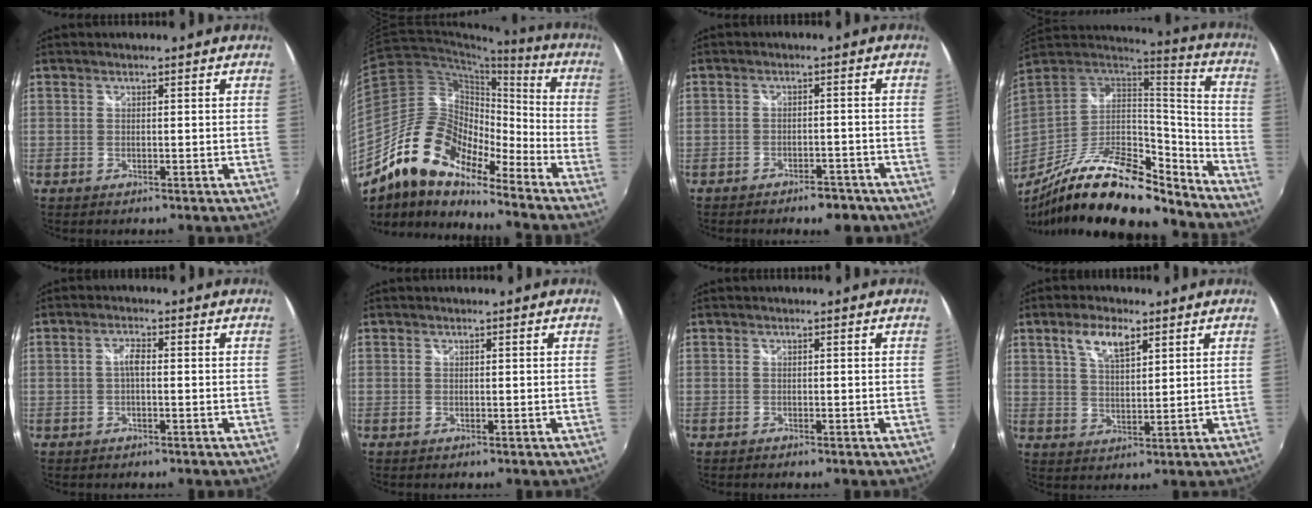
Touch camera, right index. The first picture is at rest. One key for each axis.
{"total": 17.1, "fx": -12.9, "fy": 6.6, "fz": 9.0, "tx": -0.162, "ty": 0.003, "tz": -0.255}
{"total": 6.0, "fx": -4.7, "fy": 2.7, "fz": 2.6, "tx": -0.052, "ty": 0.004, "tz": -0.057}
{"total": 26.0, "fx": -19.2, "fy": 8.3, "fz": 15.4, "tx": -0.260, "ty": -0.020, "tz": -0.318}
{"total": 2.0, "fx": -0.3, "fy": 0.7, "fz": 1.9, "tx": -0.037, "ty": 0.007, "tz": -0.007}
{"total": 0.0}
{"total": 0.6, "fx": -0.5, "fy": 0.2, "fz": 0.2, "tx": -0.007, "ty": -0.003, "tz": -0.010}
{"total": 6.5, "fx": 3.6, "fy": 2.6, "fz": 4.7, "tx": -0.084, "ty": 0.009, "tz": 0.067}